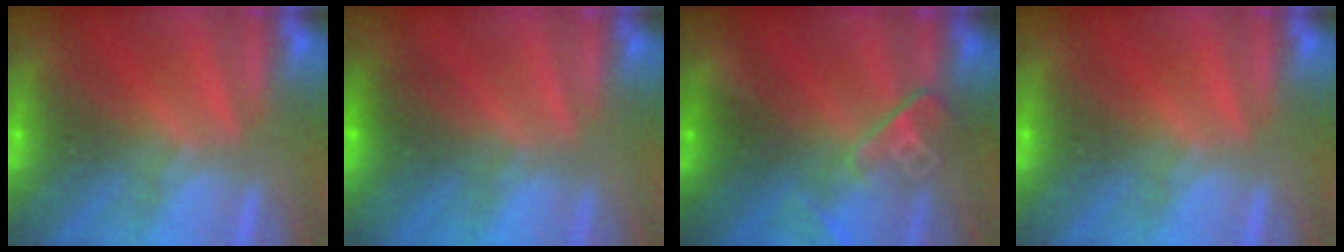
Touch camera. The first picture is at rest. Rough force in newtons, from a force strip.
{"total": 2.4}
{"total": 2.6}
{"total": 0.0}